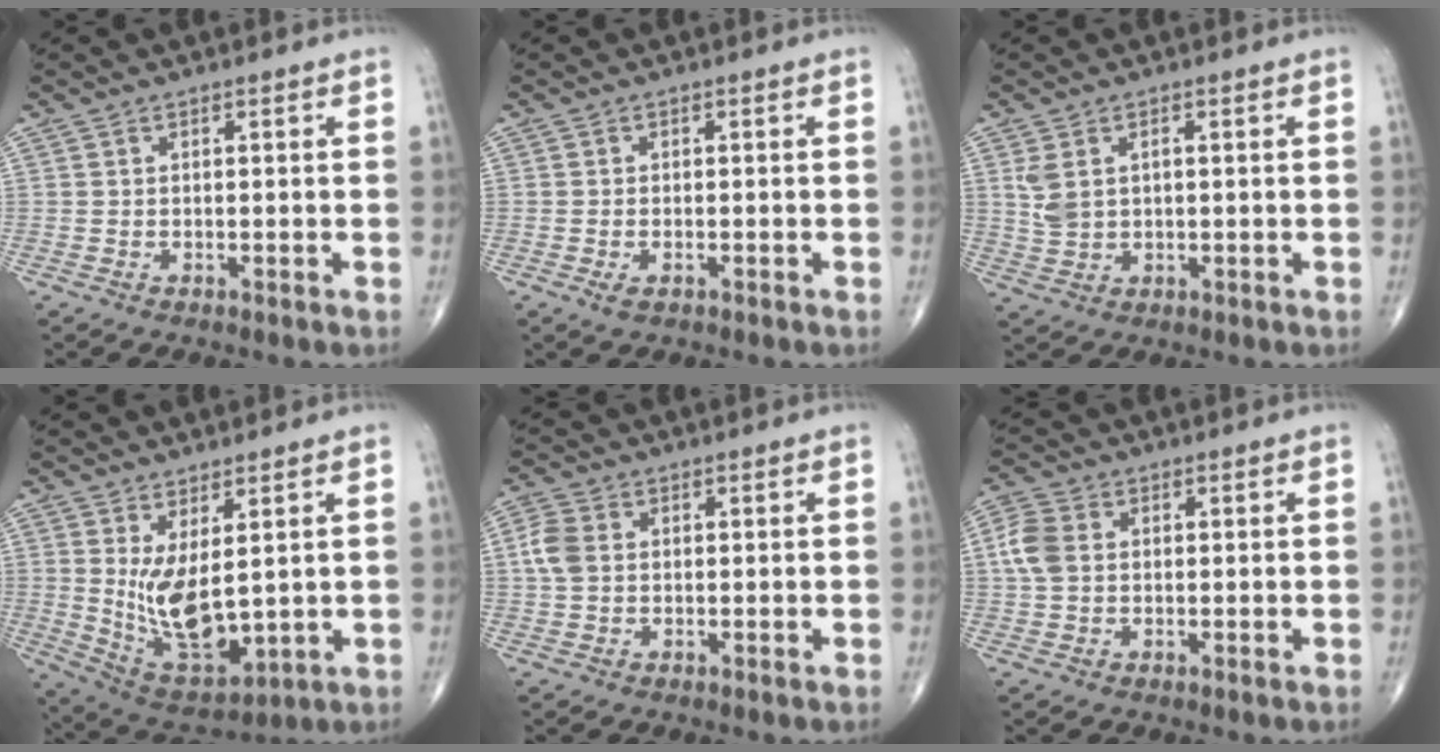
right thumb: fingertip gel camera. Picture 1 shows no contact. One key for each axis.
{"total": 1.6, "fx": -0.8, "fy": 0.8, "fz": 1.2, "tx": -0.026, "ty": -0.002, "tz": -0.012}
{"total": 4.3, "fx": 1.0, "fy": 2.9, "fz": 3.0, "tx": -0.063, "ty": 0.004, "tz": 0.029}
{"total": 11.8, "fx": 1.6, "fy": 5.3, "fz": 10.4, "tx": -0.172, "ty": -0.031, "tz": 0.054}
{"total": 4.6, "fx": 0.5, "fy": 3.4, "fz": 3.0, "tx": -0.072, "ty": 0.008, "tz": 0.006}
{"total": 5.7, "fx": 0.7, "fy": 4.3, "fz": 3.8, "tx": -0.091, "ty": 0.010, "tz": 0.009}